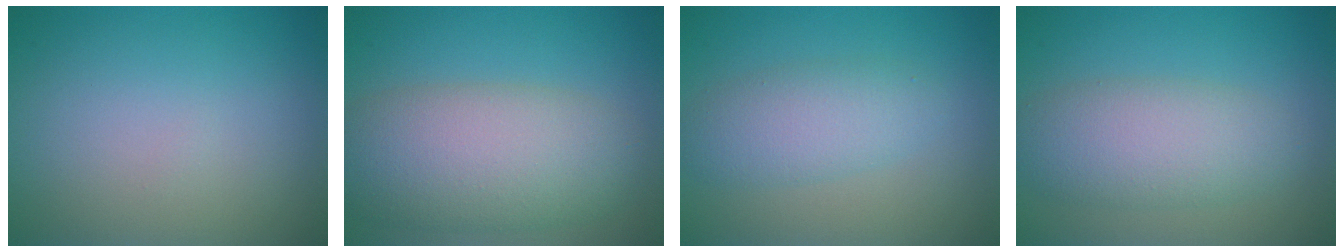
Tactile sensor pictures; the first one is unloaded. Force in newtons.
{"total": 8.4, "press": 8.4, "slide": 0.4}
{"total": 3.6, "press": 3.6, "slide": 0.1}
{"total": 5.1, "press": 5.1, "slide": 0.1}